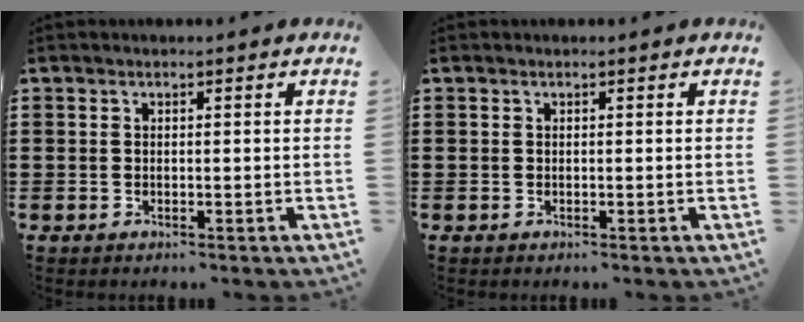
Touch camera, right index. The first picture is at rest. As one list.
[{"total": 0.0}]